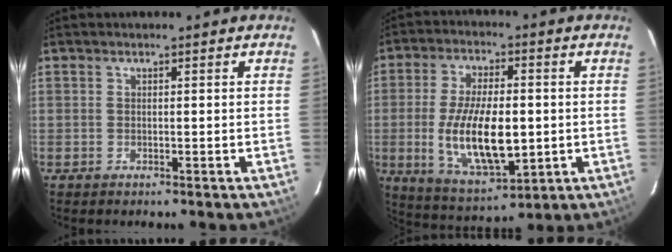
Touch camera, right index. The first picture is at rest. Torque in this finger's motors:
{"motor_torque": [1.12, -0.76, 0.65, 0.21]}